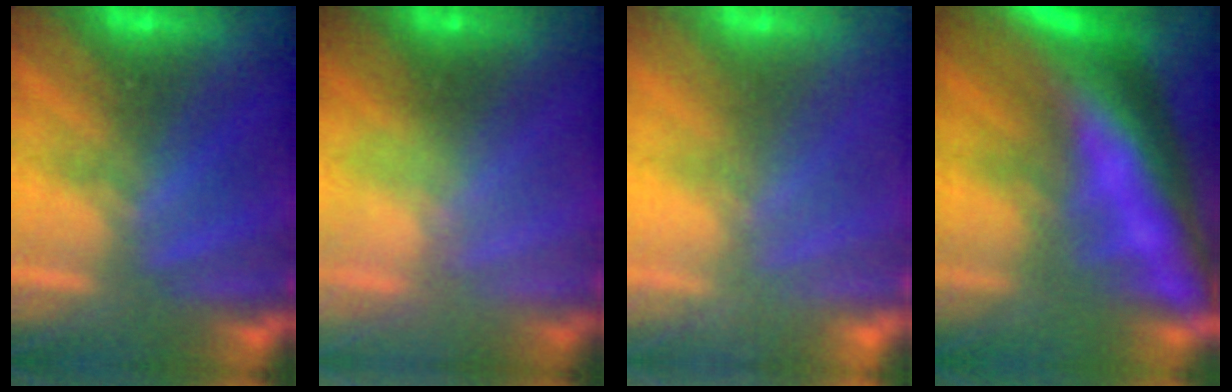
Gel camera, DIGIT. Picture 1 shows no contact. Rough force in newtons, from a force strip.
{"total": 2.4}
{"total": 9.3}
{"total": 9.8}